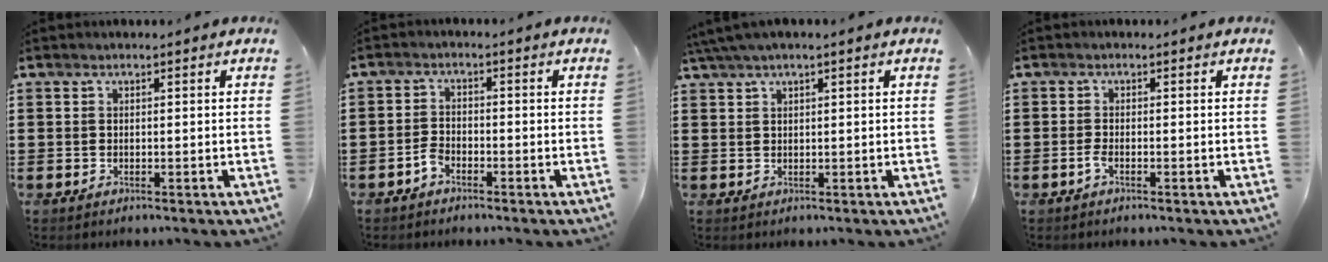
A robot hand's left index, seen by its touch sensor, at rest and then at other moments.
{"total": 2.3, "force": [-1.8, 1.1, 0.9], "torque": [-0.022, 0.005, -0.037]}
{"total": 2.2, "force": [1.2, 0.2, 1.8], "torque": [-0.035, 0.001, 0.023]}
{"total": 1.4, "force": [-0.8, 0.2, 1.0], "torque": [-0.028, -0.005, -0.017]}